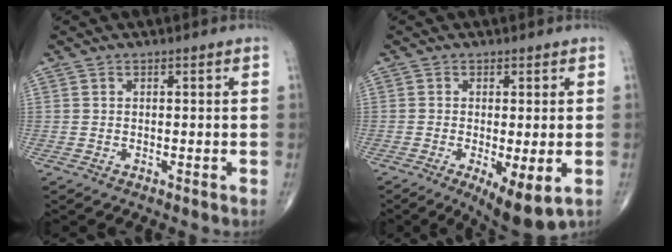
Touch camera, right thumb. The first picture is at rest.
{"total": 7.9, "force": [-2.5, 2.2, 7.1], "torque": [-0.113, -0.022, -0.036]}